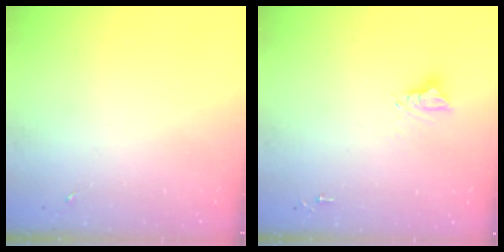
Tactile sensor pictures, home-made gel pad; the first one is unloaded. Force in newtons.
{"total": 6.2, "press": 6.2, "slide": 0.3}